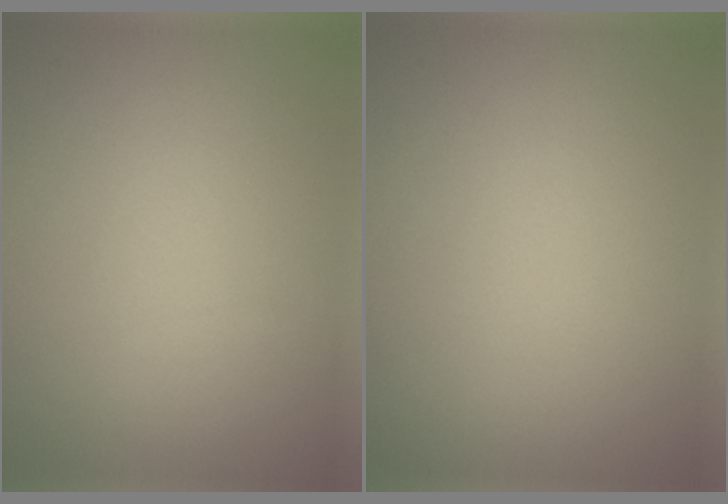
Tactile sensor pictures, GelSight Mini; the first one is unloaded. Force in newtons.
{"total": 0.0}